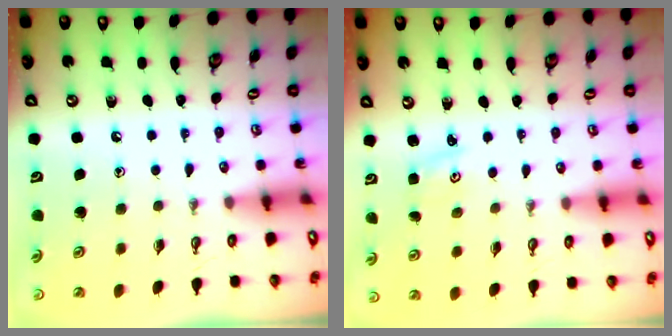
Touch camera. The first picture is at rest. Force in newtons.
{"total": 1.3, "press": 1.2, "slide": 0.2}